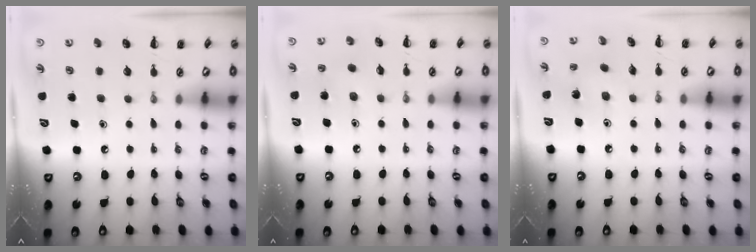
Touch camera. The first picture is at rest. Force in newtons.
{"total": 3.4, "press": 3.2, "slide": 1.0}
{"total": 1.5, "press": 1.4, "slide": 0.5}